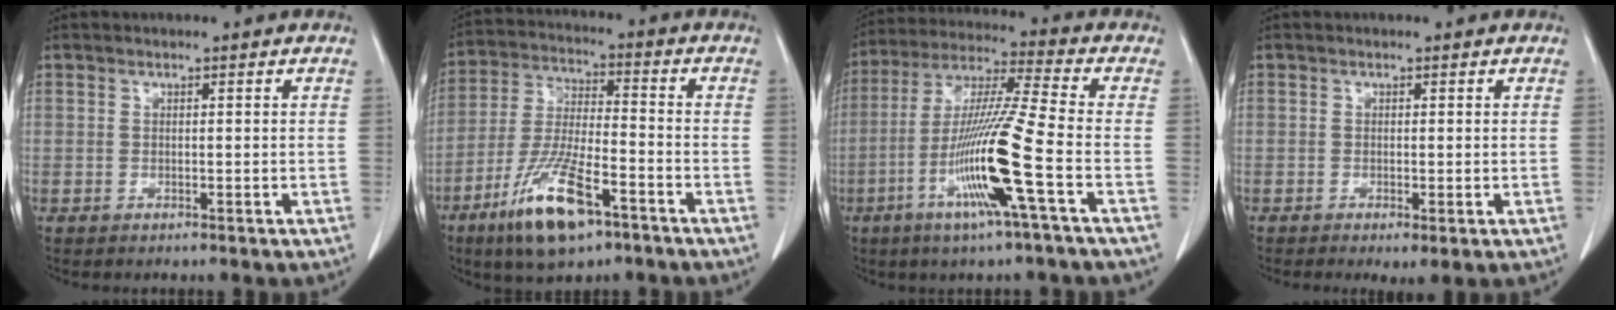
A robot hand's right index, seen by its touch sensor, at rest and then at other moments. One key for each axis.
{"total": 13.6, "fx": -7.8, "fy": 3.3, "fz": 10.7, "tx": -0.217, "ty": -0.021, "tz": -0.138}
{"total": 14.7, "fx": -5.0, "fy": -1.3, "fz": 13.8, "tx": -0.275, "ty": -0.013, "tz": -0.100}
{"total": 2.2, "fx": -0.9, "fy": 0.5, "fz": 1.9, "tx": -0.027, "ty": -0.007, "tz": -0.010}